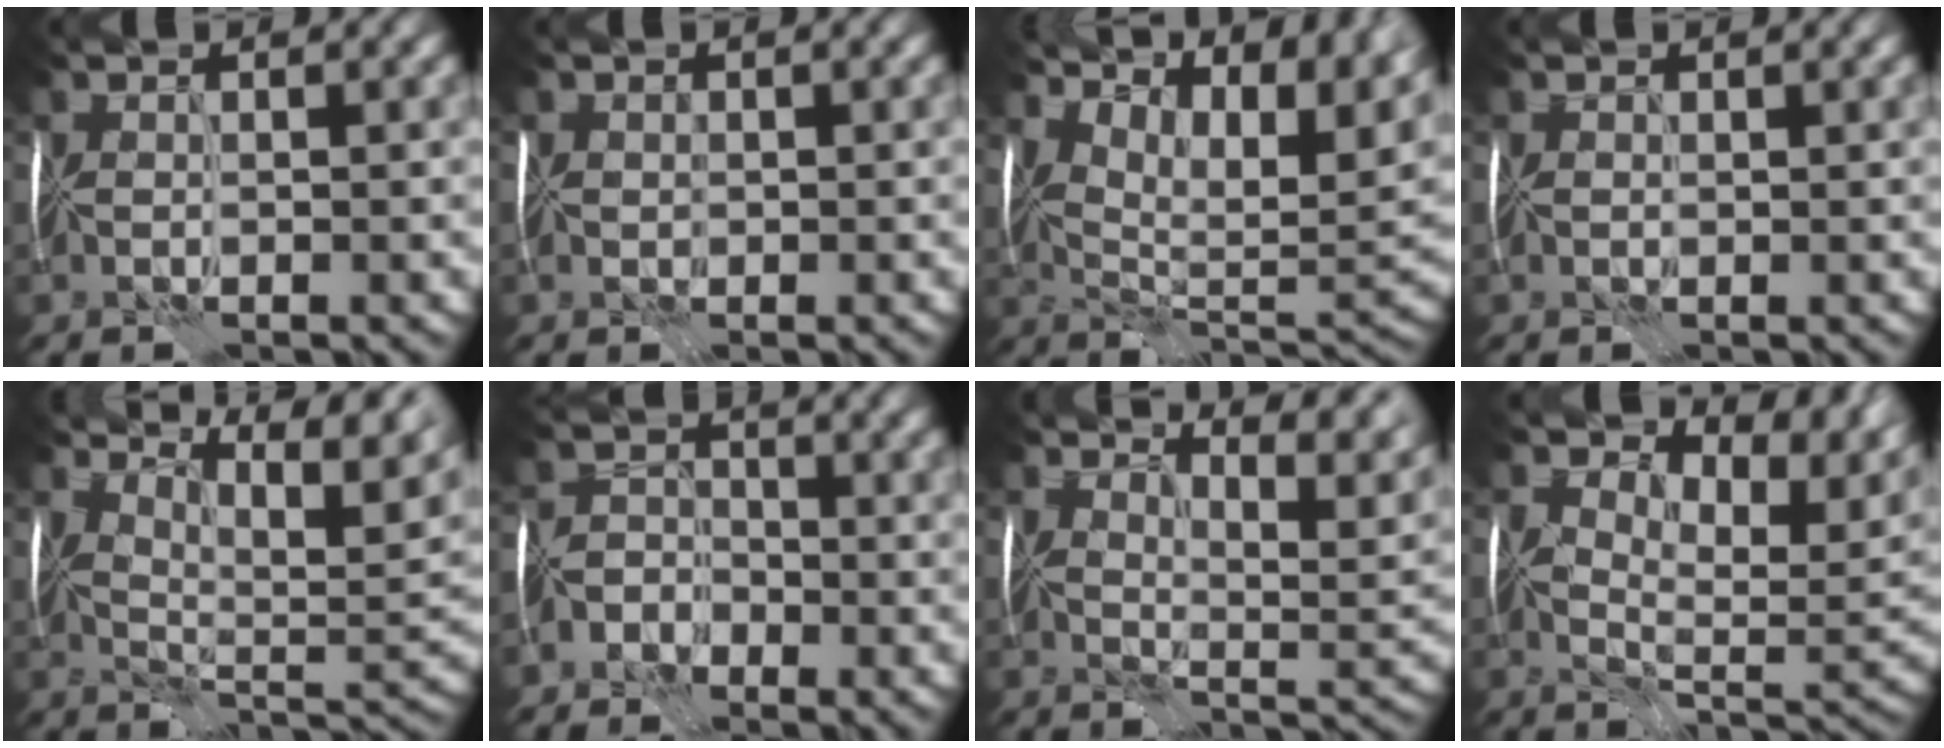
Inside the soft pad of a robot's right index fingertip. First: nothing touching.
{"total": 2.1, "force": [0.5, 1.9, 0.8], "torque": [-0.005, 0.017, -0.004]}
{"total": 12.6, "force": [7.5, 5.2, 8.7], "torque": [-0.123, 0.026, 0.110]}
{"total": 0.7, "force": [0.3, 0.6, 0.2], "torque": [-0.006, 0.004, 0.001]}
{"total": 8.9, "force": [6.3, 2.1, 6.0], "torque": [-0.093, 0.009, 0.103]}
{"total": 2.9, "force": [-2.7, 1.1, -0.1], "torque": [0.019, 0.005, -0.057]}
{"total": 7.8, "force": [6.4, 1.6, 4.3], "torque": [-0.060, 0.010, 0.082]}
{"total": 10.4, "force": [6.0, 4.6, 7.2], "torque": [-0.108, 0.002, 0.102]}